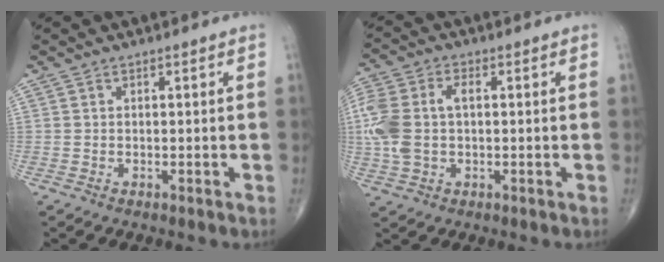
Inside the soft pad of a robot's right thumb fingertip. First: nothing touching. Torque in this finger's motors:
{"motor_torque": [1.59, 1.77, 0.98, -0.04, 0.19]}